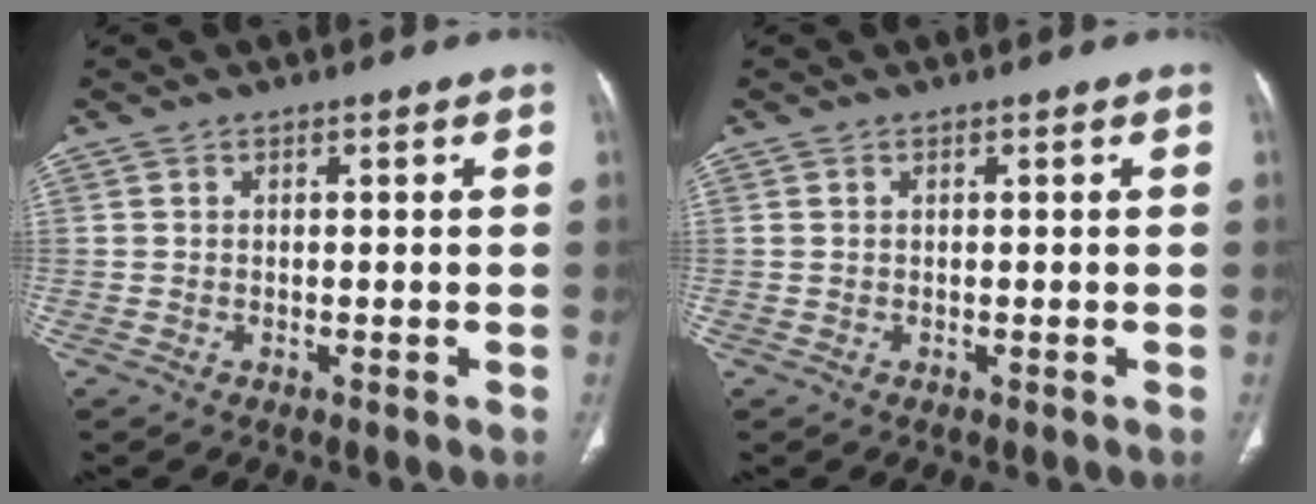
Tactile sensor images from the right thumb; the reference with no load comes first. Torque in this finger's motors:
{"motor_torque": [0.76, 0.87, 0.89, -0.30, 0.05]}